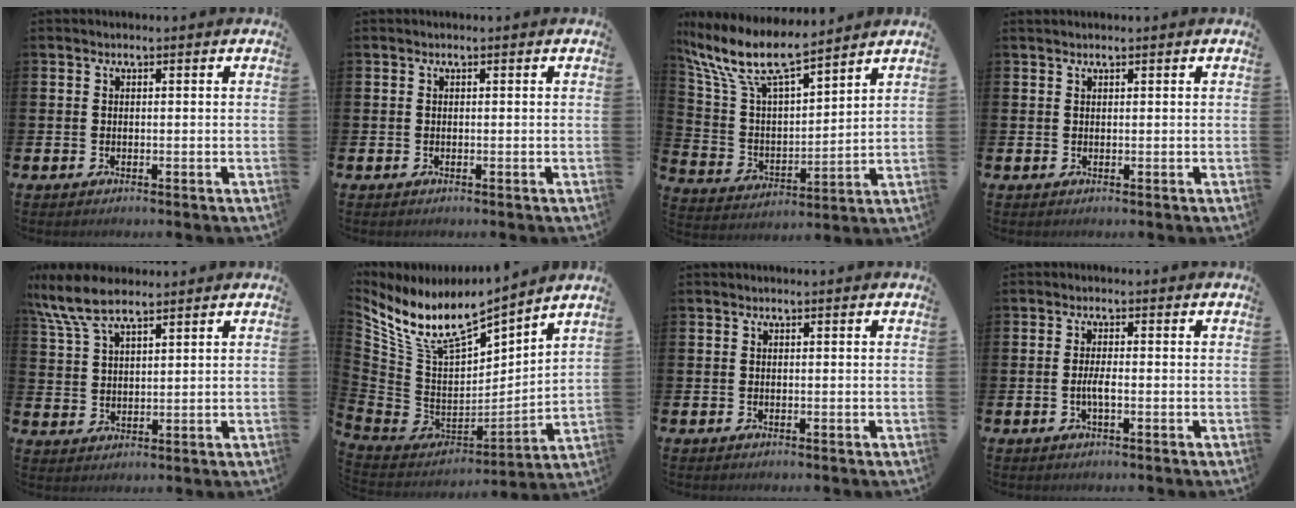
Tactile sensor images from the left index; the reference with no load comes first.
{"total": 0.0}
{"total": 10.9, "force": [9.3, 2.3, 5.2], "torque": [-0.145, -0.050, 0.163]}
{"total": 0.7, "force": [0.7, 0.1, 0.1], "torque": [-0.001, 0.001, 0.012]}
{"total": 8.1, "force": [6.8, 2.3, 3.9], "torque": [-0.094, -0.015, 0.125]}
{"total": 10.4, "force": [9.1, 2.5, 4.4], "torque": [-0.134, -0.056, 0.161]}
{"total": 0.0}
{"total": 2.0, "force": [-0.5, 0.5, 1.9], "torque": [-0.041, 0.003, -0.009]}